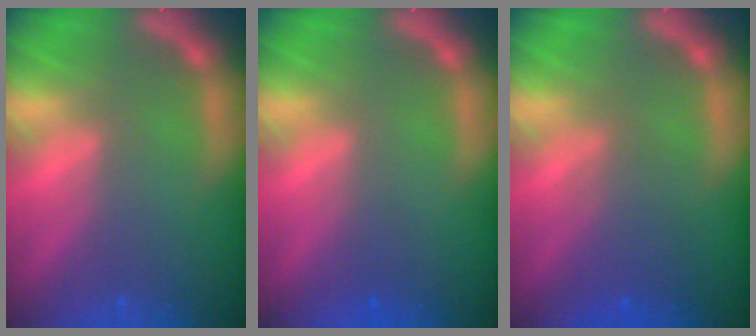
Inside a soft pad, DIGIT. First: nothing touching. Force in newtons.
{"total": 0.9}
{"total": 3.1}